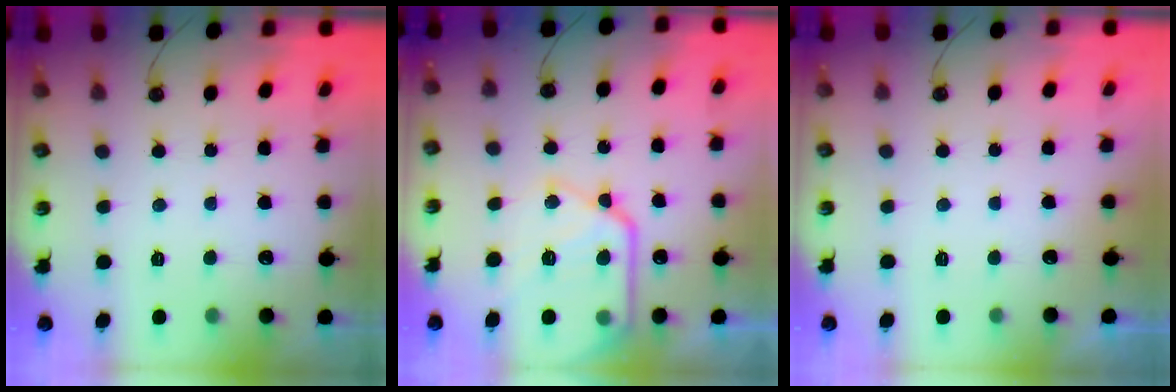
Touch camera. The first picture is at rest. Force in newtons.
{"total": 16.6, "press": 16.6, "slide": 0.8}
{"total": 0.0}